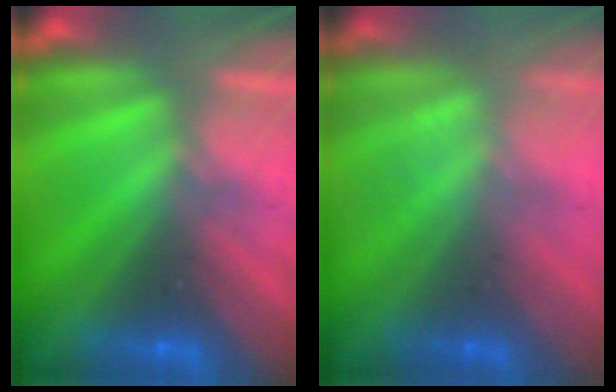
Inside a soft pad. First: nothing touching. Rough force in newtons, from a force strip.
{"total": 2.6}